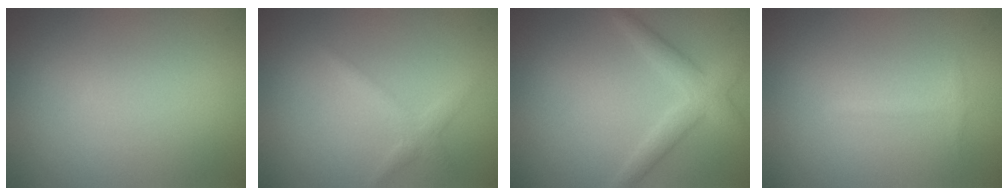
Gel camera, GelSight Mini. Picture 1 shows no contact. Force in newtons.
{"total": 1.7, "press": 1.6, "slide": 0.1}
{"total": 2.8, "press": 2.8, "slide": 0.1}
{"total": 0.7, "press": 0.7, "slide": 0.0}